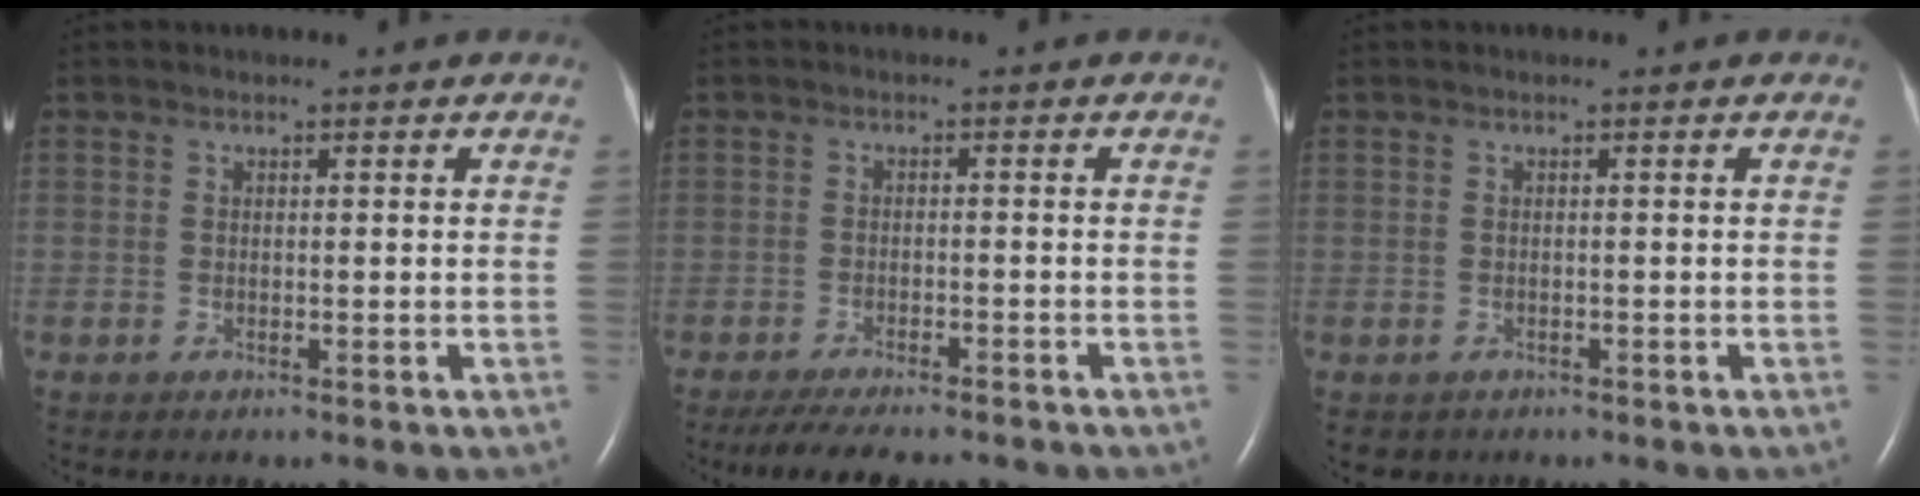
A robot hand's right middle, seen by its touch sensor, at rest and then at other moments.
{"total": 9.6, "force": [-8.3, 1.8, 4.4], "torque": [-0.066, -0.013, -0.122]}
{"total": 1.3, "force": [-0.8, 1.0, 0.2], "torque": [-0.010, 0.001, -0.006]}